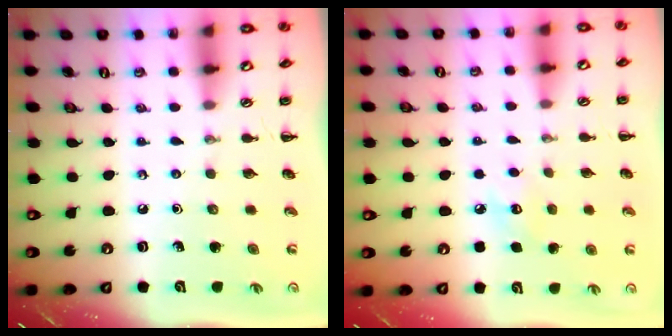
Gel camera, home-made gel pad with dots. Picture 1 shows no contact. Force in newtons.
{"total": 6.9, "press": 6.6, "slide": 2.0}